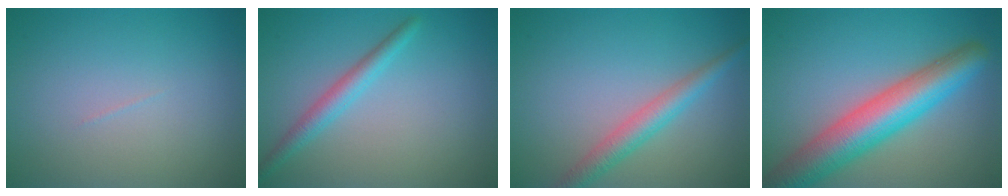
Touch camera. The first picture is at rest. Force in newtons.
{"total": 2.3, "press": 2.3, "slide": 0.0}
{"total": 3.0, "press": 3.0, "slide": 0.1}
{"total": 8.3, "press": 8.3, "slide": 0.4}